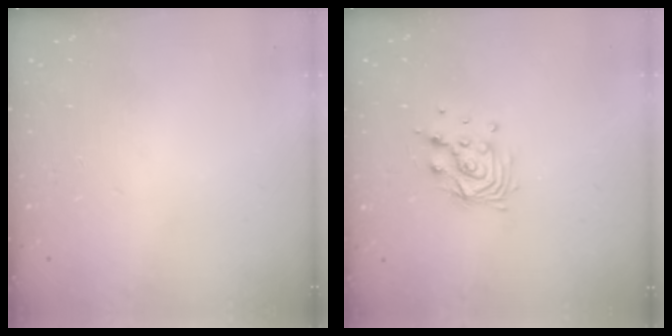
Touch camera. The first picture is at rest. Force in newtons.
{"total": 9.5, "press": 9.4, "slide": 0.8}